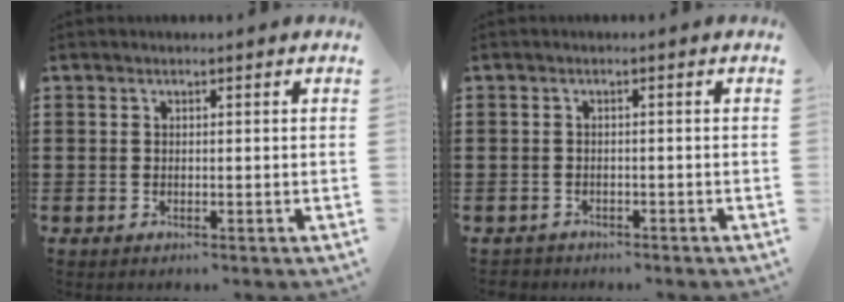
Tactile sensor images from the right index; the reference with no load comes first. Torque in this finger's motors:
{"motor_torque": [0.03, 0.07, -0.13, -0.05]}